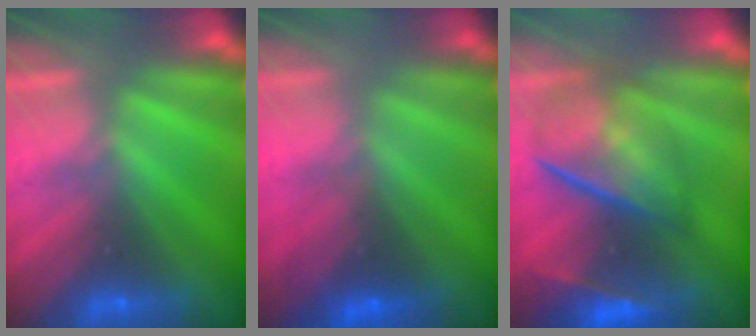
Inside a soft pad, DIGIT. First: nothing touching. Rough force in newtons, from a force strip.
{"total": 3.2}
{"total": 7.4}